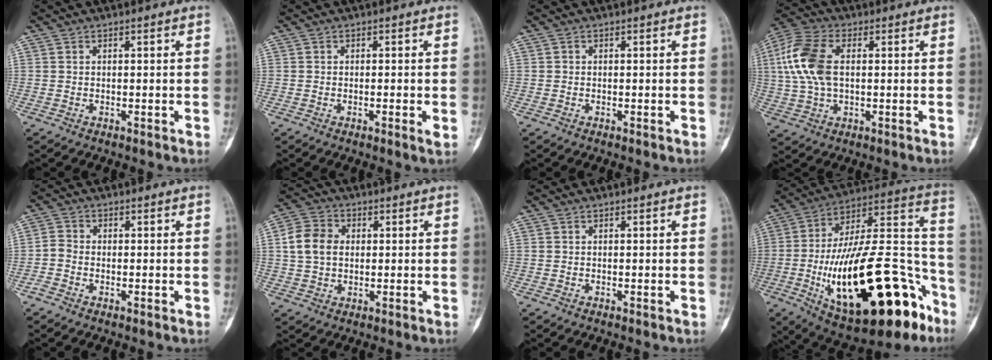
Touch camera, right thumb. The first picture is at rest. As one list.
[{"total": 1.9, "force": [-0.2, 0.2, 1.8], "torque": [-0.034, -0.006, -0.009]}, {"total": 0.0}, {"total": 12.5, "force": [1.8, 7.3, 10.0], "torque": [-0.228, 0.016, 0.034]}, {"total": 2.2, "force": [-1.1, 1.5, 1.3], "torque": [-0.024, 0.003, -0.034]}, {"total": 7.8, "force": [1.0, 6.0, 4.8], "torque": [-0.077, 0.010, 0.012]}, {"total": 0.0}, {"total": 35.1, "force": [-14.2, 13.9, 28.9], "torque": [-0.423, 0.065, -0.210]}]